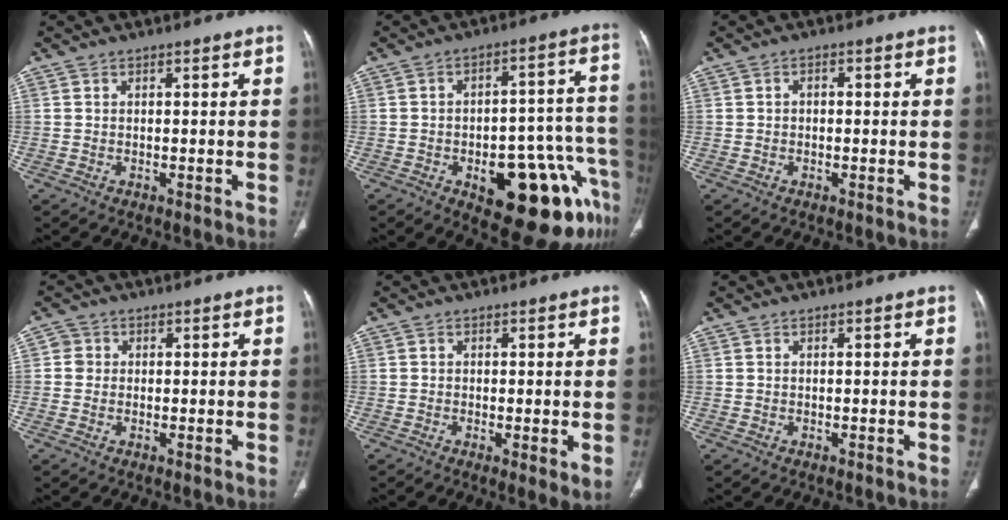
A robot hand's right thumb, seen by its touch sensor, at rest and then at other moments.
{"total": 19.4, "force": [-9.0, 8.1, 15.2], "torque": [-0.138, 0.062, -0.106]}
{"total": 1.0, "force": [0.0, 0.8, 0.7], "torque": [-0.008, 0.006, -0.004]}
{"total": 2.2, "force": [0.2, 2.1, 0.4], "torque": [0.008, 0.005, 0.000]}
{"total": 2.8, "force": [-0.4, 0.7, 2.7], "torque": [-0.049, -0.015, -0.010]}
{"total": 0.0}